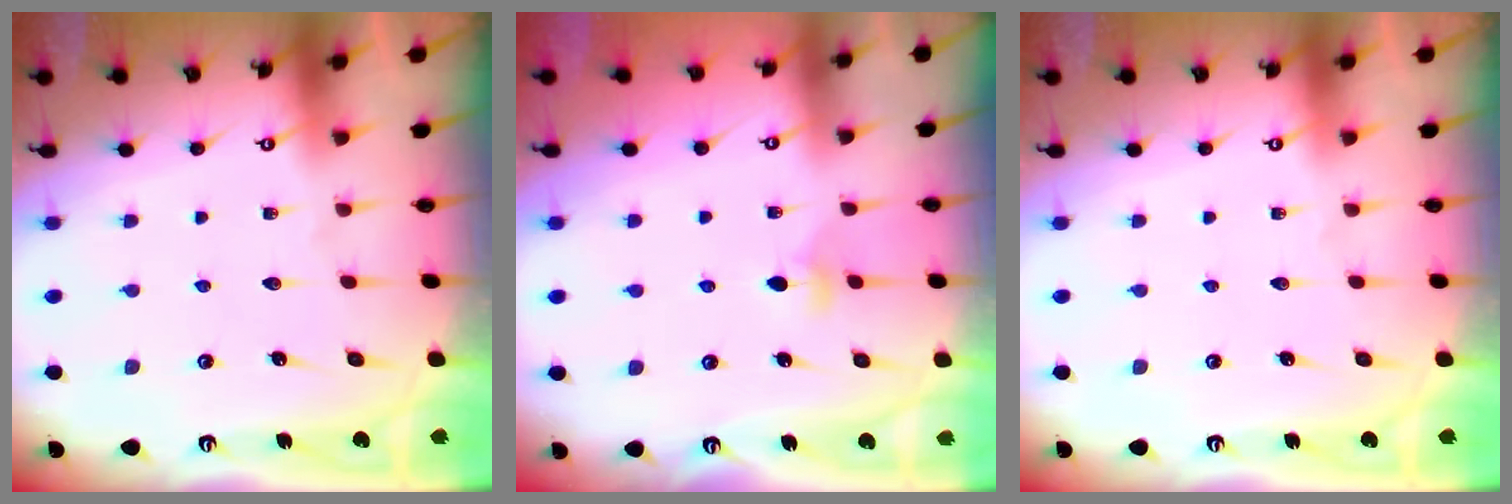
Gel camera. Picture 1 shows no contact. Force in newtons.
{"total": 3.4, "press": 3.3, "slide": 0.7}
{"total": 0.0}